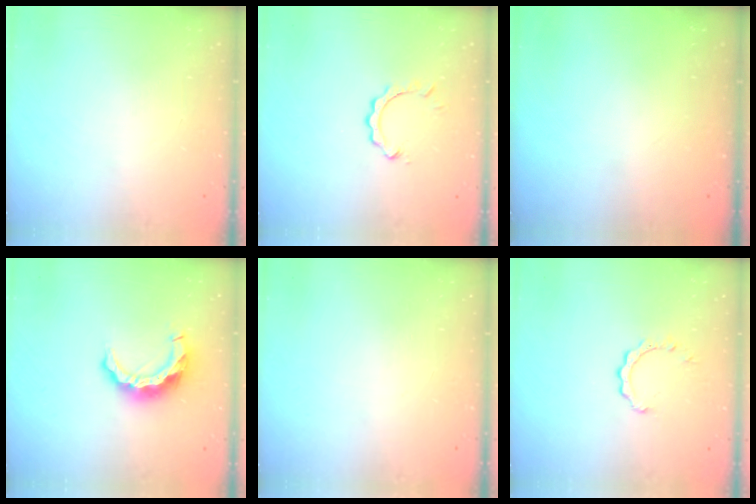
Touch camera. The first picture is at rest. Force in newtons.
{"total": 2.0, "press": 2.0, "slide": 0.2}
{"total": 0.0}
{"total": 9.5, "press": 9.5, "slide": 0.7}
{"total": 0.0}
{"total": 2.4, "press": 2.3, "slide": 0.3}